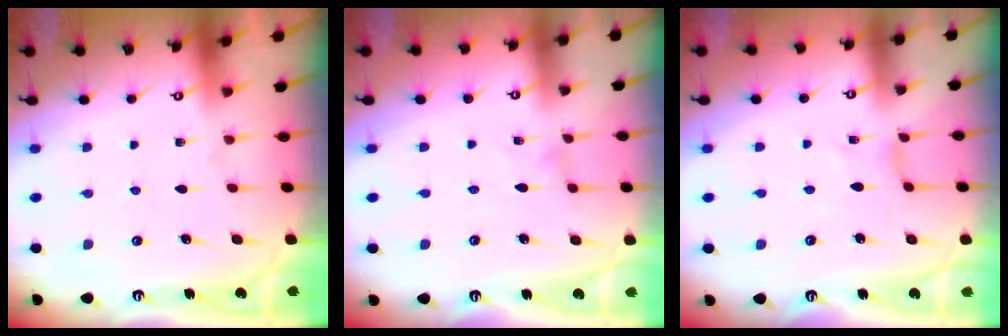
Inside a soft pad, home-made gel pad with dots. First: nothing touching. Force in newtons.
{"total": 0.0}
{"total": 0.6, "press": 0.6, "slide": 0.1}